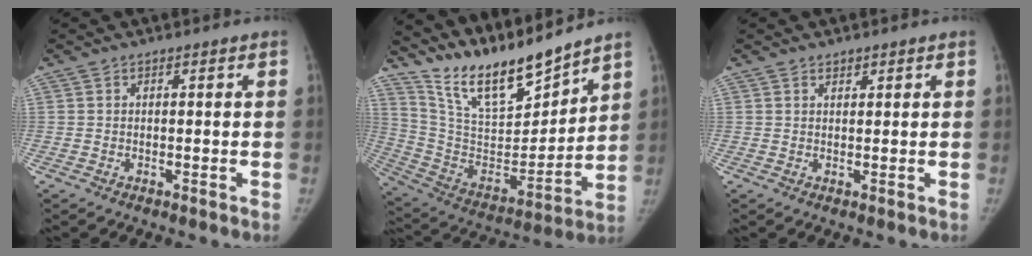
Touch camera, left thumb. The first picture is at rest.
{"total": 18.3, "force": [16.1, 3.9, 7.7], "torque": [-0.102, -0.106, 0.305]}
{"total": 1.2, "force": [0.9, 0.6, 0.4], "torque": [0.000, -0.006, 0.014]}